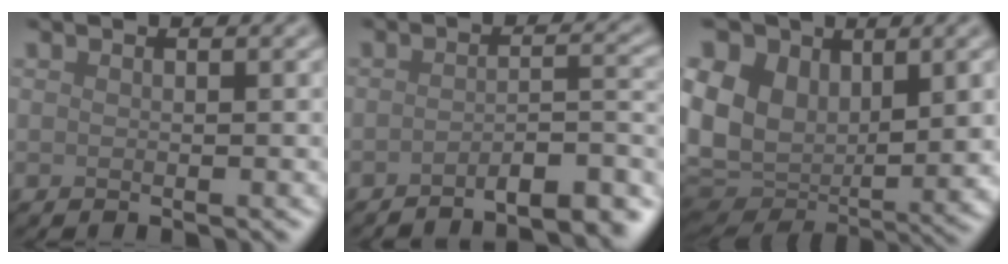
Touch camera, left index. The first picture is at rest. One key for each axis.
{"total": 6.5, "fx": -5.0, "fy": 1.4, "fz": 3.8, "tx": -0.038, "ty": 0.013, "tz": -0.072}
{"total": 12.5, "fx": 3.1, "fy": 8.7, "fz": 8.4, "tx": -0.206, "ty": -0.008, "tz": 0.060}